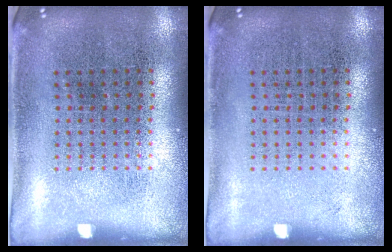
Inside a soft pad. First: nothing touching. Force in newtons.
{"total": 0.0}